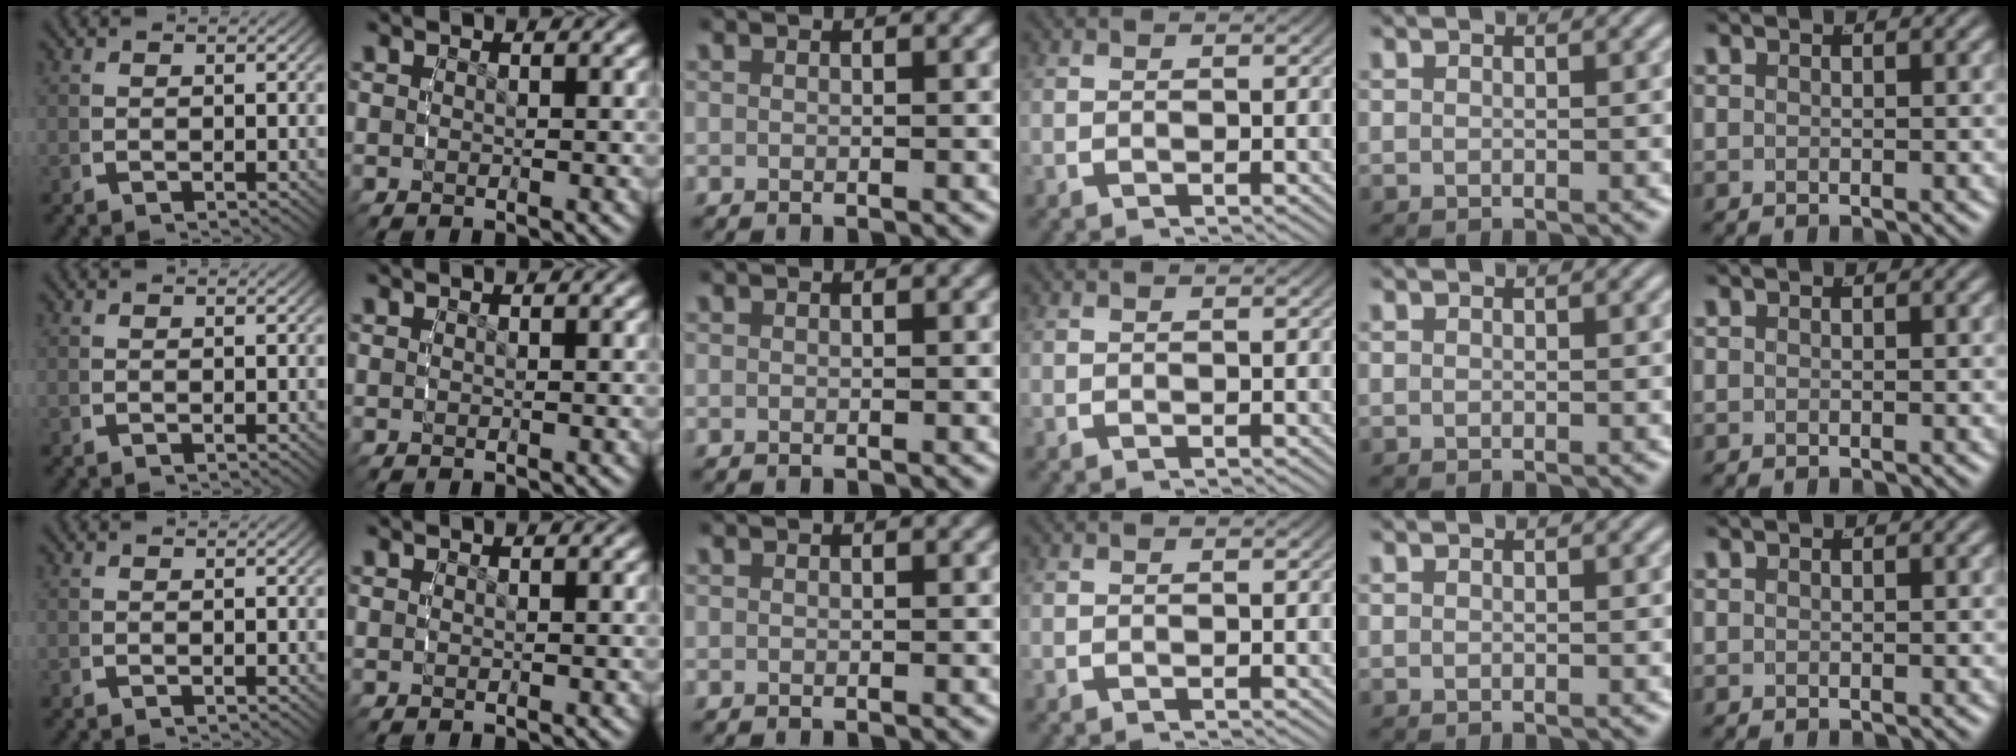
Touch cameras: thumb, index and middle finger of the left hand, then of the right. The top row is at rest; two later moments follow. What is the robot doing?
{"motion": "reach", "object": "bowl"}